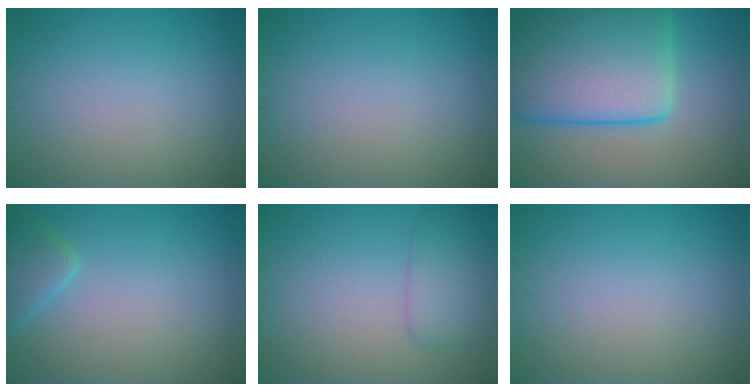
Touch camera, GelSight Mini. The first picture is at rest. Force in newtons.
{"total": 0.0}
{"total": 14.6, "press": 14.6, "slide": 0.1}
{"total": 2.2, "press": 2.2, "slide": 0.1}
{"total": 2.6, "press": 2.6, "slide": 0.0}
{"total": 0.0}